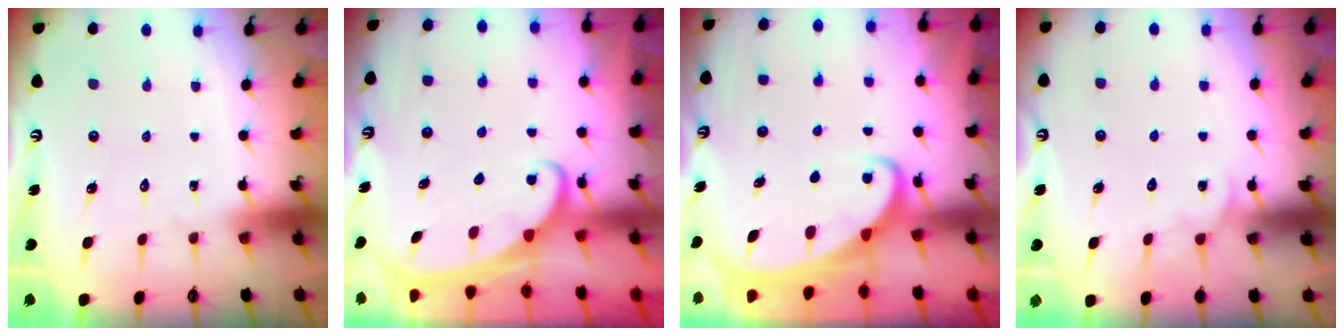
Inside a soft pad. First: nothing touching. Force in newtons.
{"total": 2.3, "press": 2.3, "slide": 0.3}
{"total": 2.9, "press": 2.9, "slide": 0.4}
{"total": 3.0, "press": 3.0, "slide": 0.3}